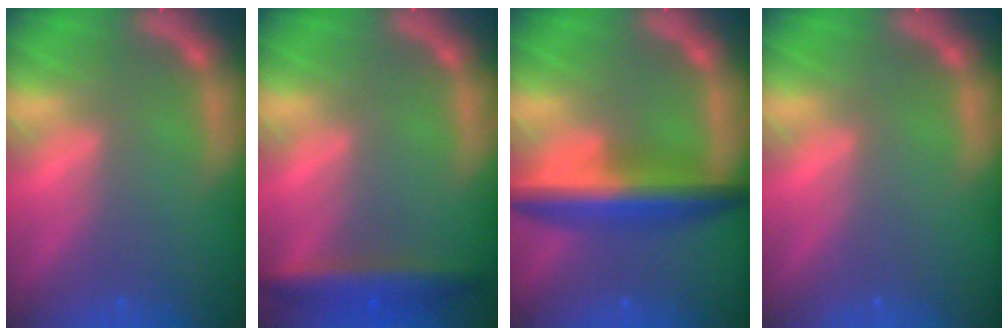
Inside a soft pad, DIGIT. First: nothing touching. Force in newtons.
{"total": 4.5}
{"total": 7.1}
{"total": 0.0}